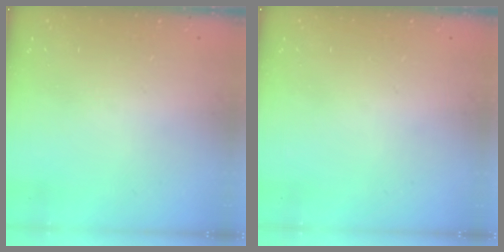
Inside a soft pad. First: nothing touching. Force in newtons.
{"total": 0.0}